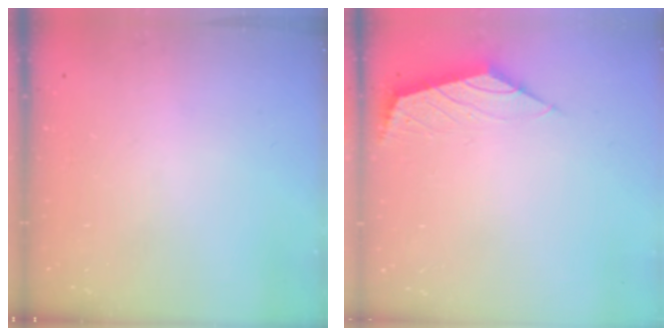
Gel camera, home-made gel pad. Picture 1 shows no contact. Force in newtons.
{"total": 2.1, "press": 2.0, "slide": 0.6}